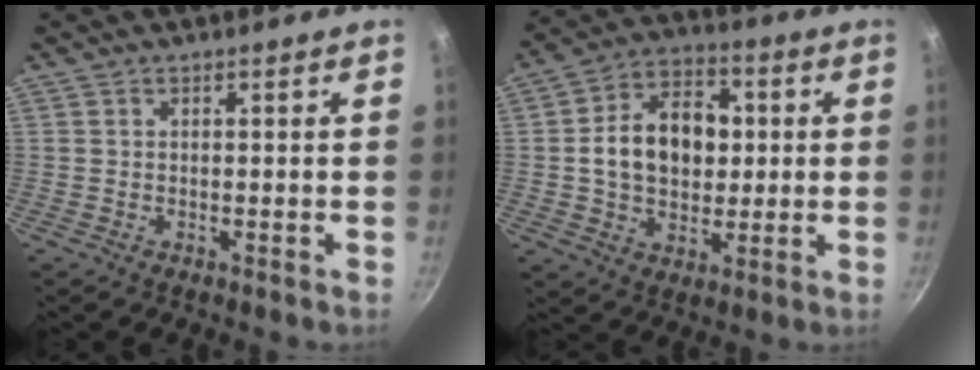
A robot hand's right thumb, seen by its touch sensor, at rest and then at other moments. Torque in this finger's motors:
{"motor_torque": [0.19, 0.19, 0.35, -0.28, 0.15]}